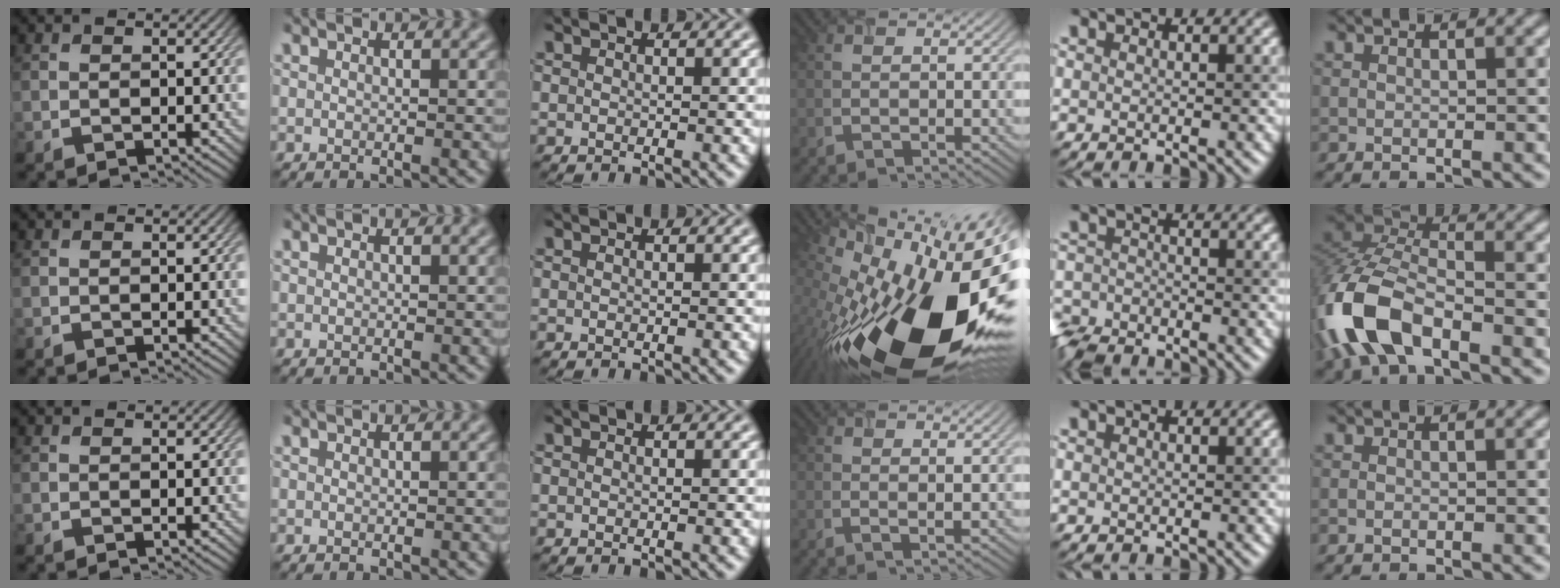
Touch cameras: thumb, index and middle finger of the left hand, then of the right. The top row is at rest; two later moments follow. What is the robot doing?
{"motion": "lift_and_place", "object": "timer"}